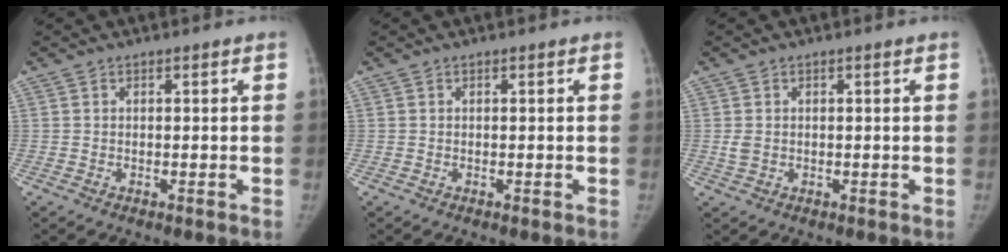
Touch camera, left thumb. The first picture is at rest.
{"total": 0.0}
{"total": 1.7, "force": [0.1, 1.3, 1.1], "torque": [-0.018, 0.001, 0.008]}